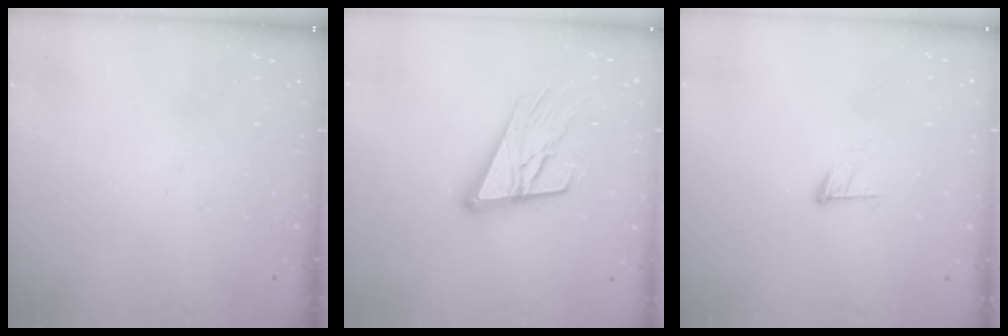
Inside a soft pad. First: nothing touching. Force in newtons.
{"total": 18.2, "press": 17.7, "slide": 4.2}
{"total": 6.8, "press": 6.8, "slide": 0.6}